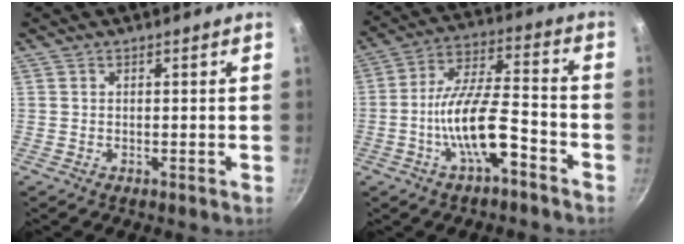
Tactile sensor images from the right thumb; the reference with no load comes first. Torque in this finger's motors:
{"motor_torque": [2.61, 1.74, 1.76, -1.01, 0.68]}